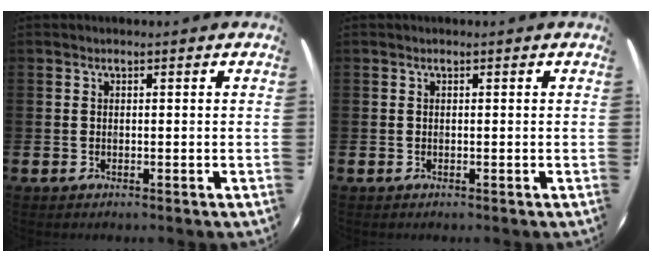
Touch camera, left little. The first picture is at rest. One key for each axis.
{"total": 0.0}